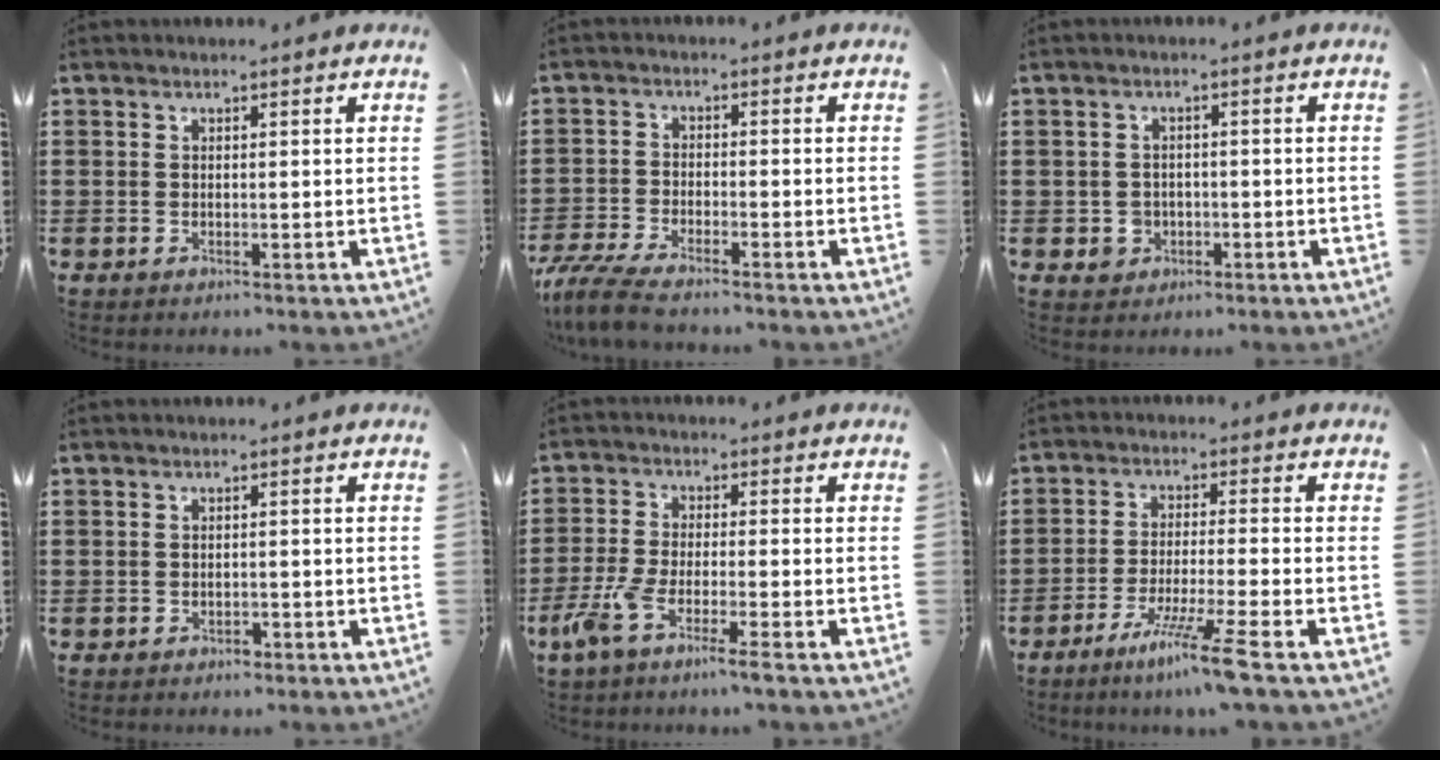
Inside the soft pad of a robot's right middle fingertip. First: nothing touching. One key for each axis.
{"total": 4.7, "fx": -4.2, "fy": 0.3, "fz": 2.0, "tx": -0.068, "ty": -0.018, "tz": -0.092}
{"total": 2.4, "fx": -0.8, "fy": 2.2, "fz": 0.8, "tx": -0.021, "ty": 0.003, "tz": -0.020}
{"total": 0.6, "fx": -0.5, "fy": 0.3, "fz": 0.2, "tx": -0.006, "ty": 0.000, "tz": -0.011}
{"total": 5.6, "fx": -3.6, "fy": 0.2, "fz": 4.2, "tx": -0.112, "ty": -0.020, "tz": -0.074}
{"total": 7.8, "fx": -5.4, "fy": -0.9, "fz": 5.5, "tx": -0.107, "ty": -0.018, "tz": -0.103}